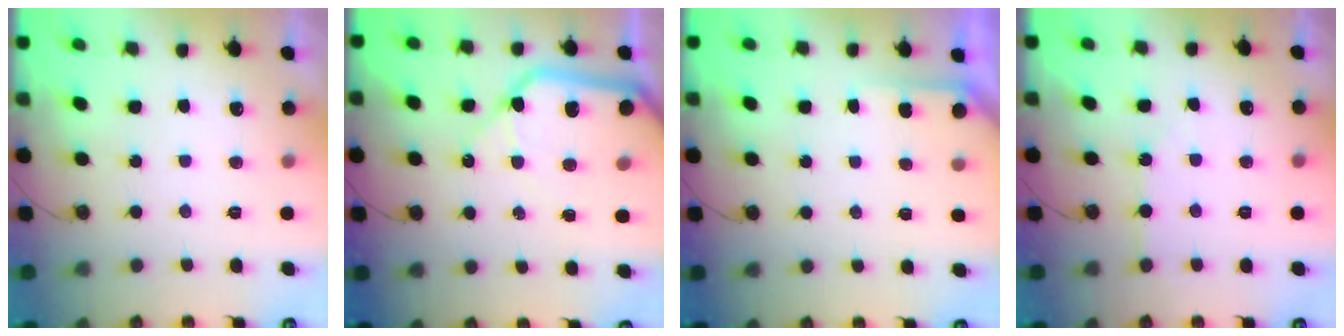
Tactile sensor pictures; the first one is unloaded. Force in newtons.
{"total": 17.3, "press": 17.1, "slide": 2.9}
{"total": 2.9, "press": 2.8, "slide": 0.2}
{"total": 3.9, "press": 3.9, "slide": 0.5}